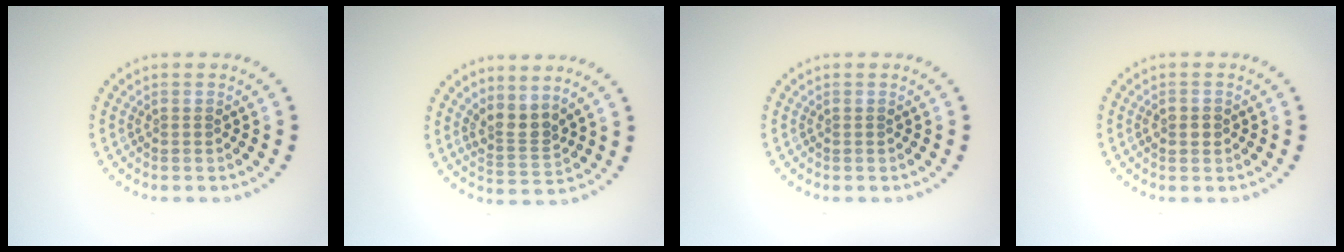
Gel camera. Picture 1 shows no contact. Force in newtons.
{"total": 2.6, "press": 1.9, "slide": 1.8}
{"total": 0.0}
{"total": 1.7, "press": 1.7, "slide": 0.1}